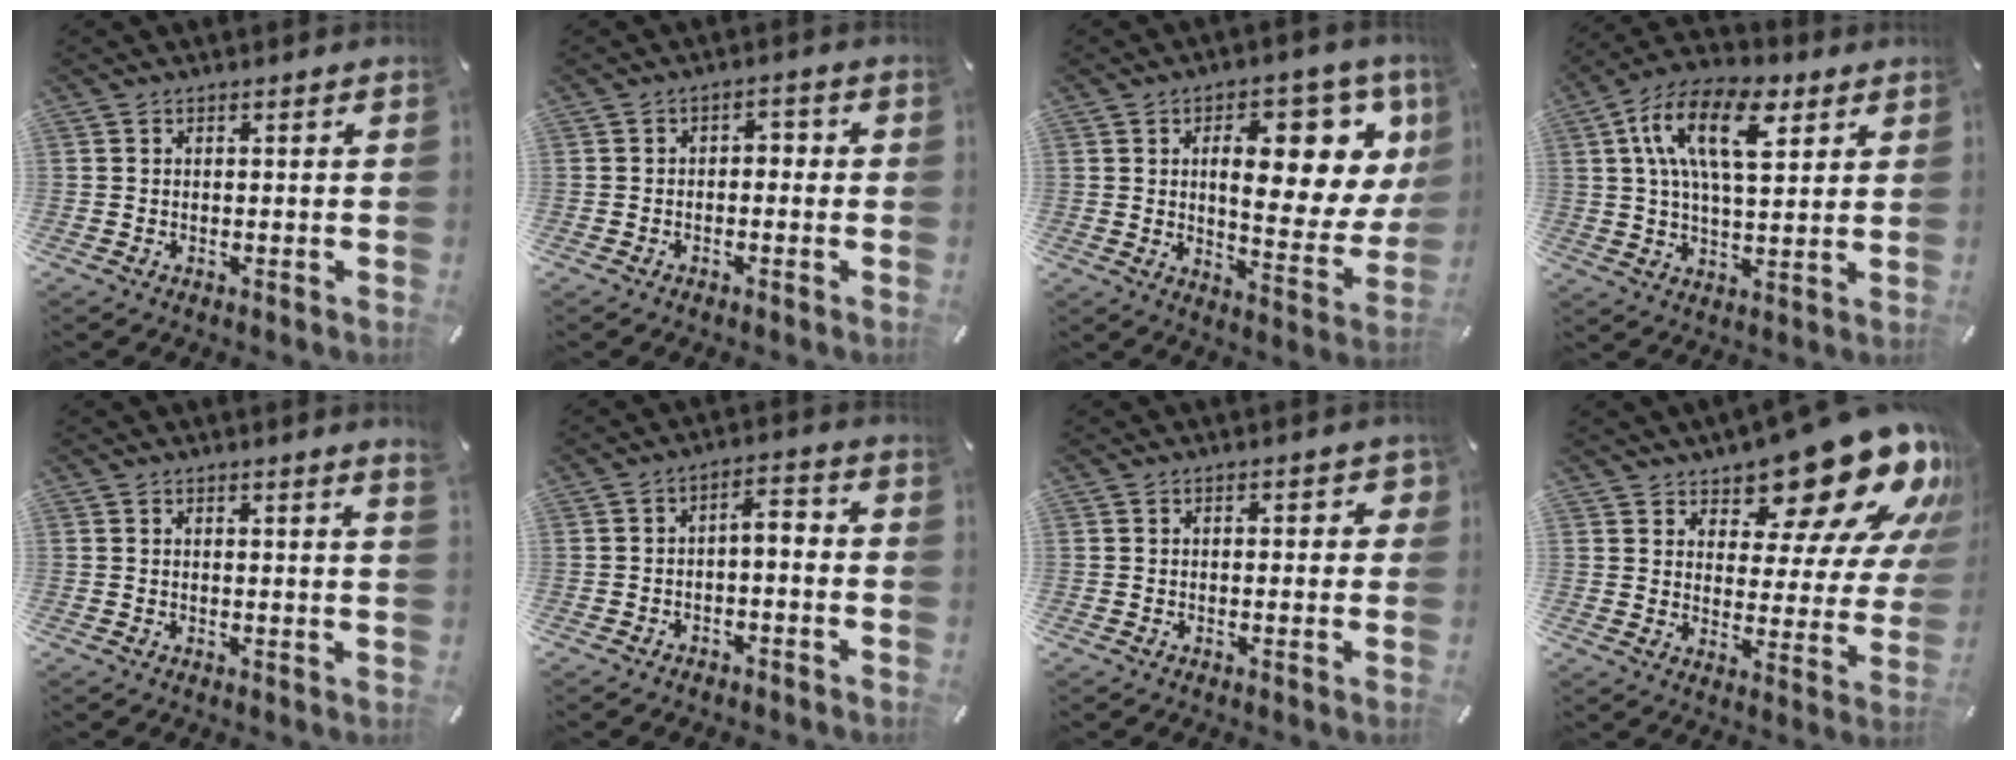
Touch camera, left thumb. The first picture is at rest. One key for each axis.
{"total": 2.9, "fx": -2.0, "fy": 1.7, "fz": 1.2, "tx": -0.025, "ty": 0.017, "tz": -0.042}
{"total": 18.0, "fx": 6.8, "fy": 8.4, "fz": 14.4, "tx": -0.180, "ty": -0.046, "tz": 0.104}
{"total": 16.2, "fx": 6.5, "fy": 8.3, "fz": 12.3, "tx": -0.235, "ty": -0.008, "tz": 0.109}
{"total": 1.4, "fx": 1.1, "fy": -0.2, "fz": 0.9, "tx": -0.015, "ty": -0.003, "tz": 0.019}
{"total": 4.0, "fx": -2.3, "fy": 2.2, "fz": 2.5, "tx": -0.045, "ty": 0.020, "tz": -0.048}
{"total": 2.1, "fx": 0.2, "fy": 1.3, "fz": 1.6, "tx": -0.016, "ty": 0.002, "tz": -0.001}
{"total": 20.0, "fx": 15.7, "fy": 7.7, "fz": 9.7, "tx": -0.125, "ty": -0.121, "tz": 0.259}